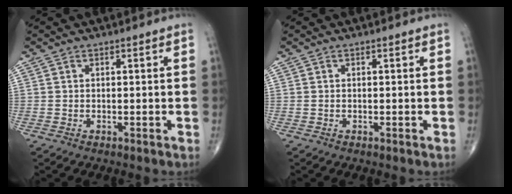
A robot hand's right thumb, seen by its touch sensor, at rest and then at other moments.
{"total": 0.0}